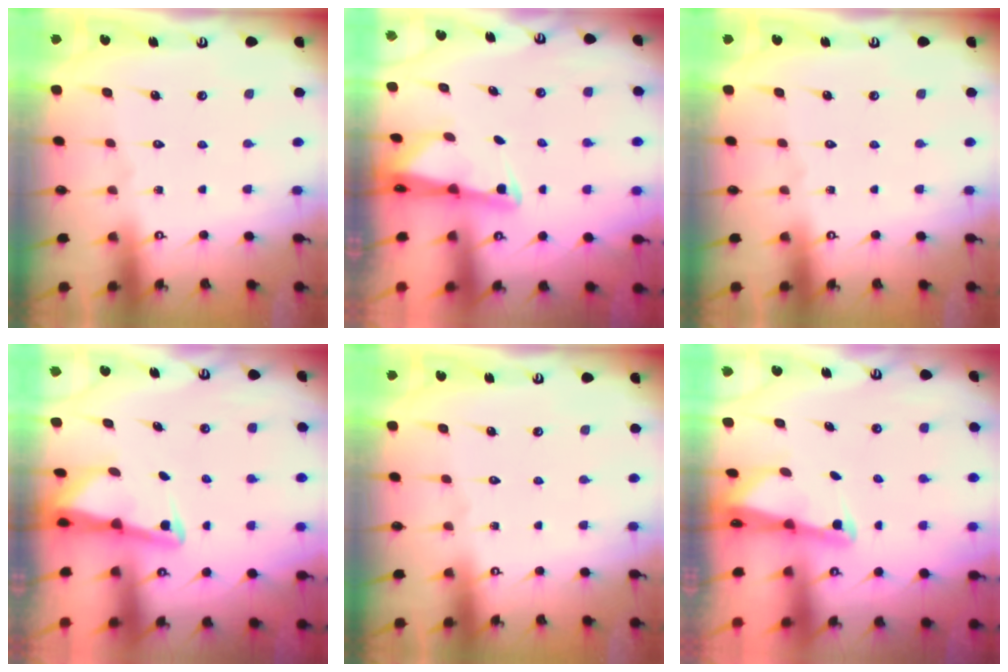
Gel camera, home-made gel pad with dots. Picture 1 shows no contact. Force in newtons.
{"total": 2.0, "press": 2.0, "slide": 0.3}
{"total": 0.0}
{"total": 2.9, "press": 2.9, "slide": 0.3}
{"total": 0.0}
{"total": 1.6, "press": 1.6, "slide": 0.3}